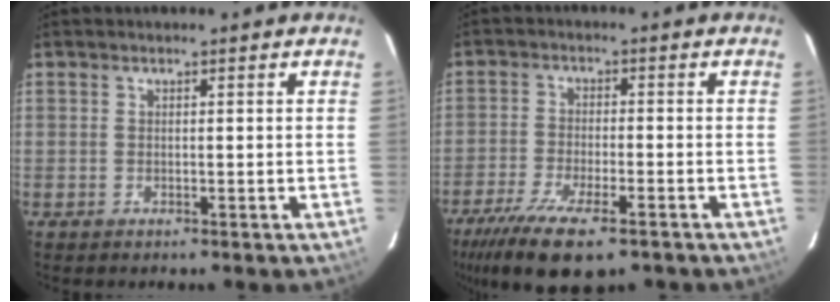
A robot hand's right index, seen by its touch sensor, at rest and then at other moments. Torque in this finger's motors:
{"motor_torque": [1.21, -0.93, 0.39, 0.08]}